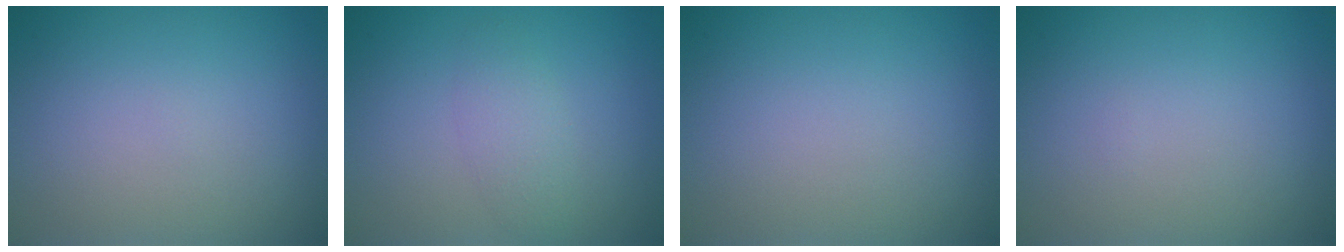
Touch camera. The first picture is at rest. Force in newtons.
{"total": 1.8, "press": 1.8, "slide": 0.1}
{"total": 0.0}
{"total": 0.0}